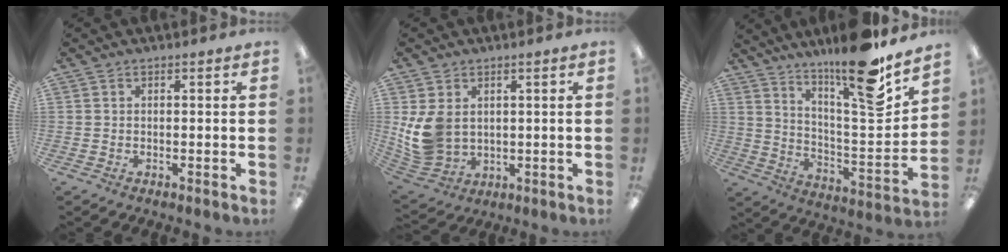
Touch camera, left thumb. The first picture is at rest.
{"total": 10.8, "force": [1.4, 8.4, 6.7], "torque": [-0.163, 0.005, 0.028]}
{"total": 18.7, "force": [15.0, 2.4, 11.0], "torque": [-0.178, -0.114, 0.242]}